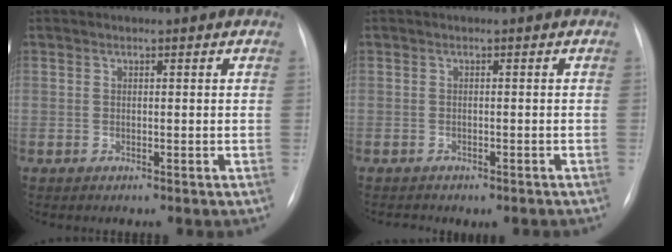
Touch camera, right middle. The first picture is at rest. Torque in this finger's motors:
{"motor_torque": [0.20, -0.20, 0.12, 0.04]}